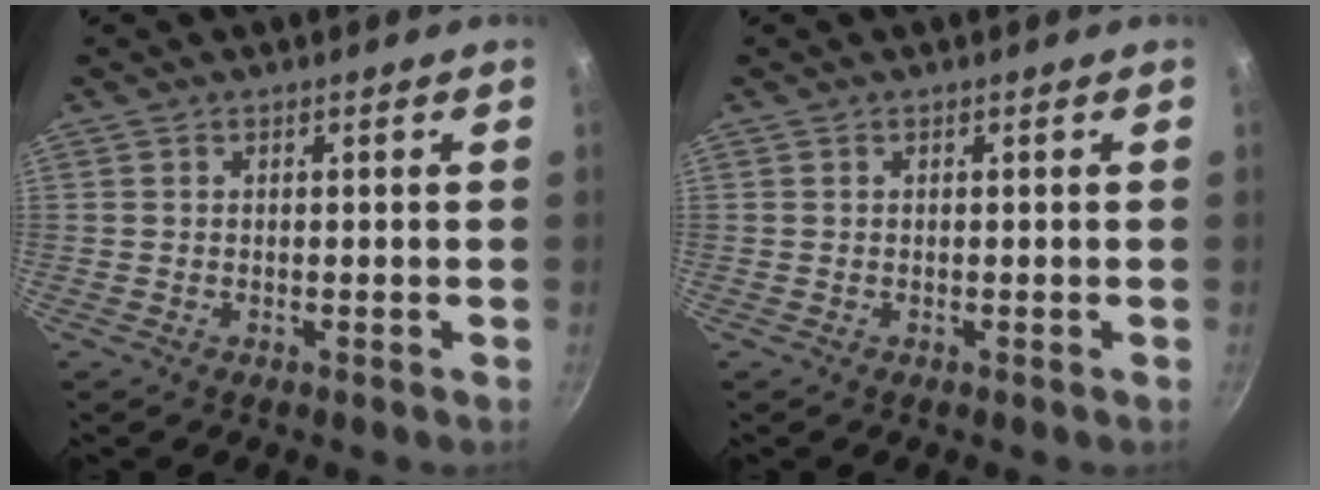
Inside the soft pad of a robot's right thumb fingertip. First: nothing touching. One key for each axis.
{"total": 0.0}